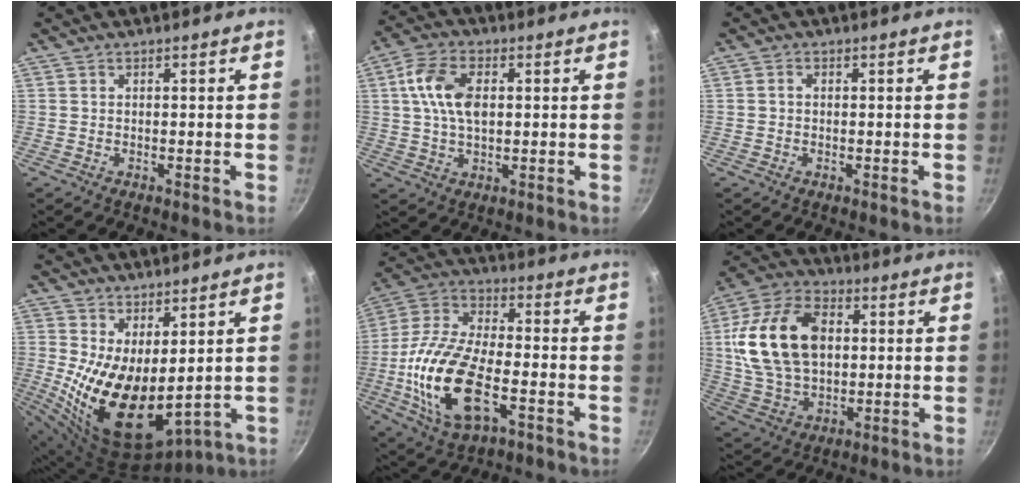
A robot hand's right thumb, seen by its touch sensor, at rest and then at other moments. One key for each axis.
{"total": 9.6, "fx": 1.7, "fy": 5.6, "fz": 7.6, "tx": -0.137, "ty": 0.011, "tz": 0.025}
{"total": 1.1, "fx": 0.0, "fy": 0.9, "fz": 0.6, "tx": -0.011, "ty": 0.007, "tz": -0.001}
{"total": 15.2, "fx": 1.8, "fy": 7.9, "fz": 12.9, "tx": -0.210, "ty": -0.045, "tz": 0.054}
{"total": 19.8, "fx": -5.3, "fy": 9.5, "fz": 16.5, "tx": -0.328, "ty": 0.018, "tz": -0.108}
{"total": 20.3, "fx": 2.9, "fy": 13.6, "fz": 14.8, "tx": -0.261, "ty": 0.009, "tz": 0.048}